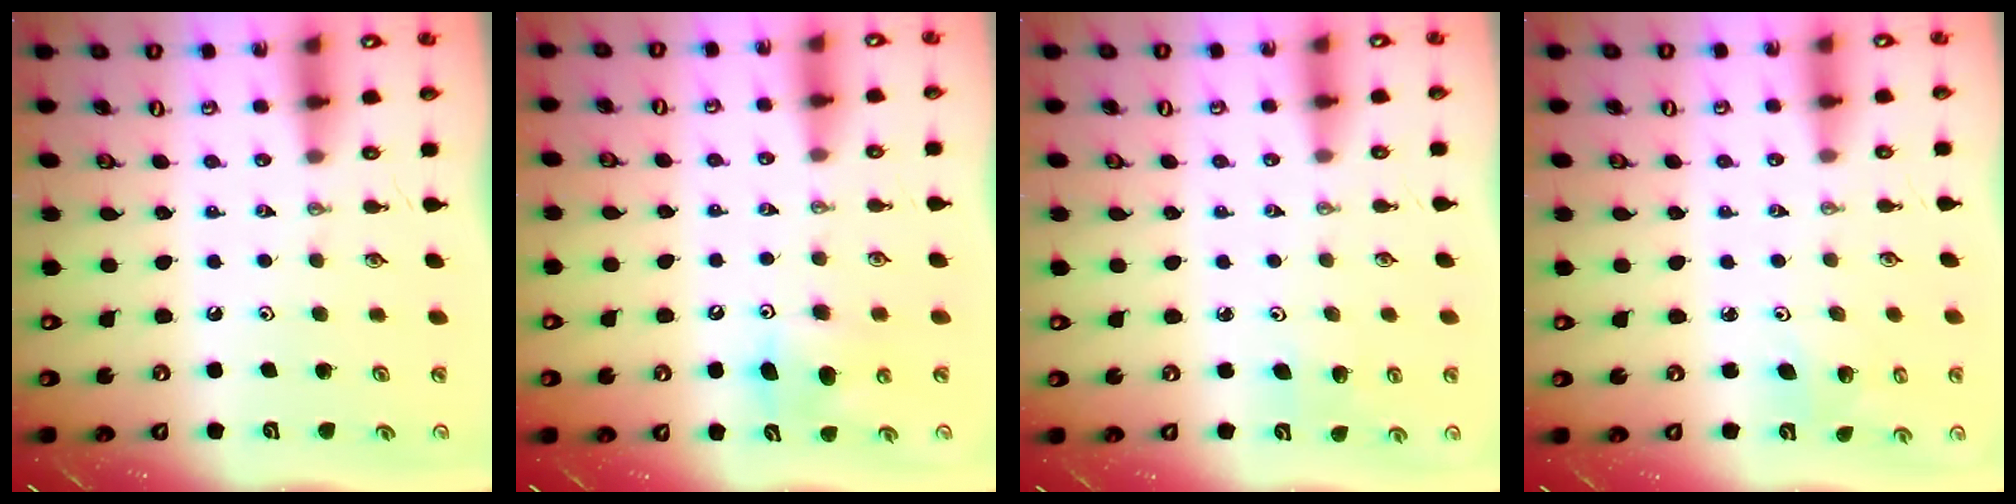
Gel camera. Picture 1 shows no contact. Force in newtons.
{"total": 8.8, "press": 8.7, "slide": 1.3}
{"total": 4.1, "press": 4.0, "slide": 1.0}
{"total": 3.5, "press": 3.2, "slide": 1.3}